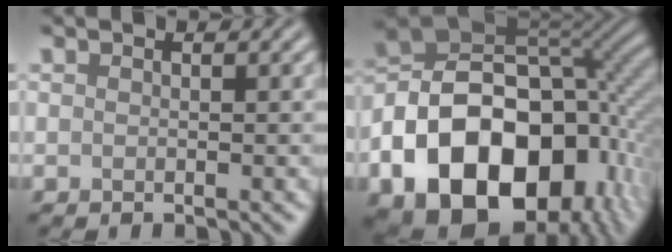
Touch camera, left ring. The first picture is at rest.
{"total": 20.0, "force": [-8.1, 14.0, 11.8], "torque": [-0.213, -0.008, -0.123]}